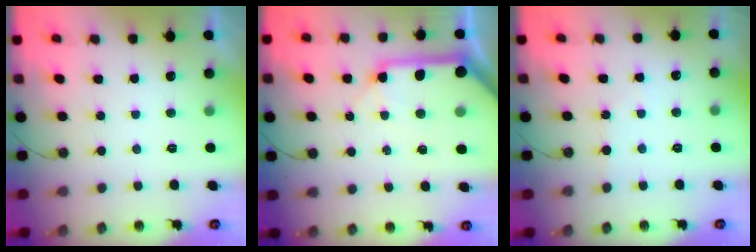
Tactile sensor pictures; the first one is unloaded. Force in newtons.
{"total": 15.4, "press": 15.2, "slide": 2.2}
{"total": 2.5, "press": 2.5, "slide": 0.4}